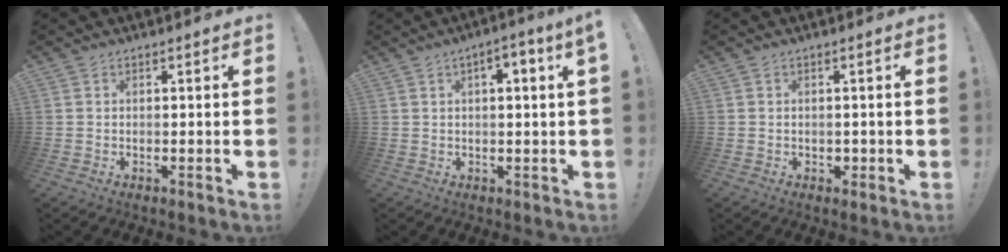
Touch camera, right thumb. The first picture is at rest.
{"total": 4.0, "force": [0.6, 0.2, 3.9], "torque": [-0.054, -0.007, 0.005]}
{"total": 1.5, "force": [-0.1, 1.3, 0.7], "torque": [-0.004, 0.001, -0.002]}